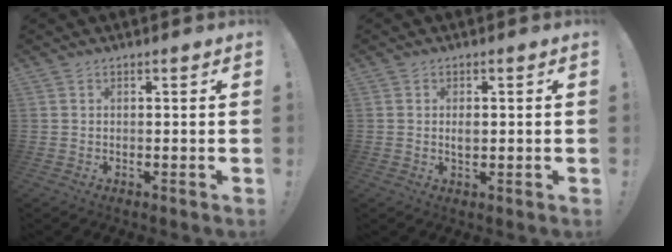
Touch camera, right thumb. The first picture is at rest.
{"total": 1.9, "force": [0.0, 1.1, 1.6], "torque": [-0.020, -0.001, -0.003]}